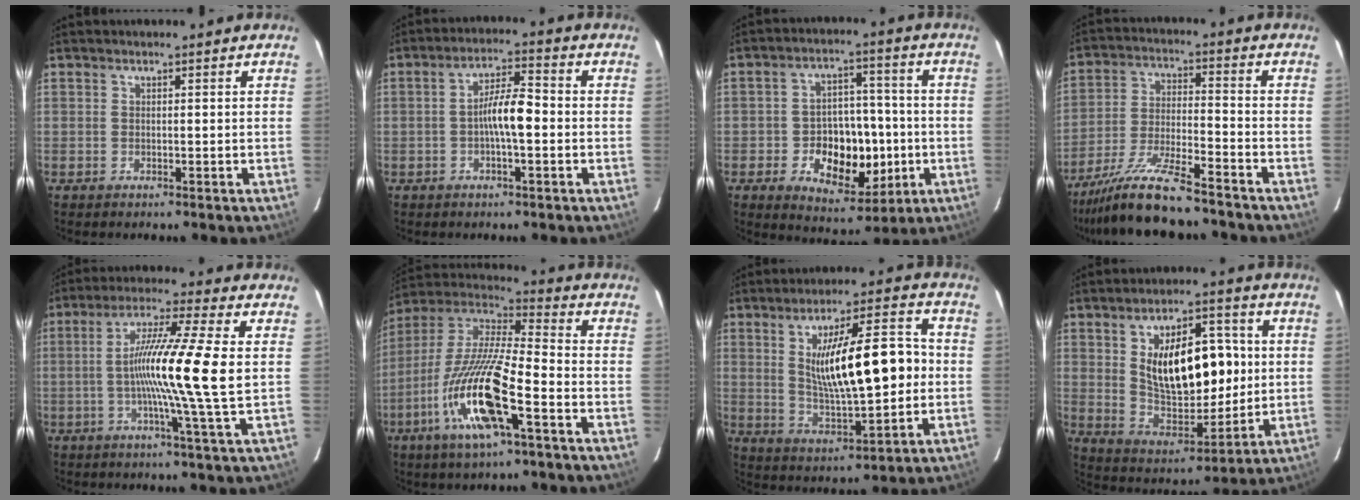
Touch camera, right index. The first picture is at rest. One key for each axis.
{"total": 6.2, "fx": -1.0, "fy": 1.2, "fz": 6.0, "tx": -0.110, "ty": 0.017, "tz": -0.019}
{"total": 12.2, "fx": -2.9, "fy": 7.1, "fz": 9.6, "tx": -0.147, "ty": 0.017, "tz": -0.035}
{"total": 12.5, "fx": -10.5, "fy": 0.9, "fz": 6.6, "tx": -0.123, "ty": -0.017, "tz": -0.188}
{"total": 13.6, "fx": -0.2, "fy": -2.0, "fz": 13.5, "tx": -0.242, "ty": -0.009, "tz": -0.014}
{"total": 17.8, "fx": -7.0, "fy": 2.9, "fz": 16.1, "tx": -0.337, "ty": -0.015, "tz": -0.132}
{"total": 15.6, "fx": 1.1, "fy": 3.5, "fz": 15.2, "tx": -0.256, "ty": 0.015, "tz": 0.026}
{"total": 16.2, "fx": 2.5, "fy": 7.6, "fz": 14.1, "tx": -0.238, "ty": 0.010, "tz": 0.052}